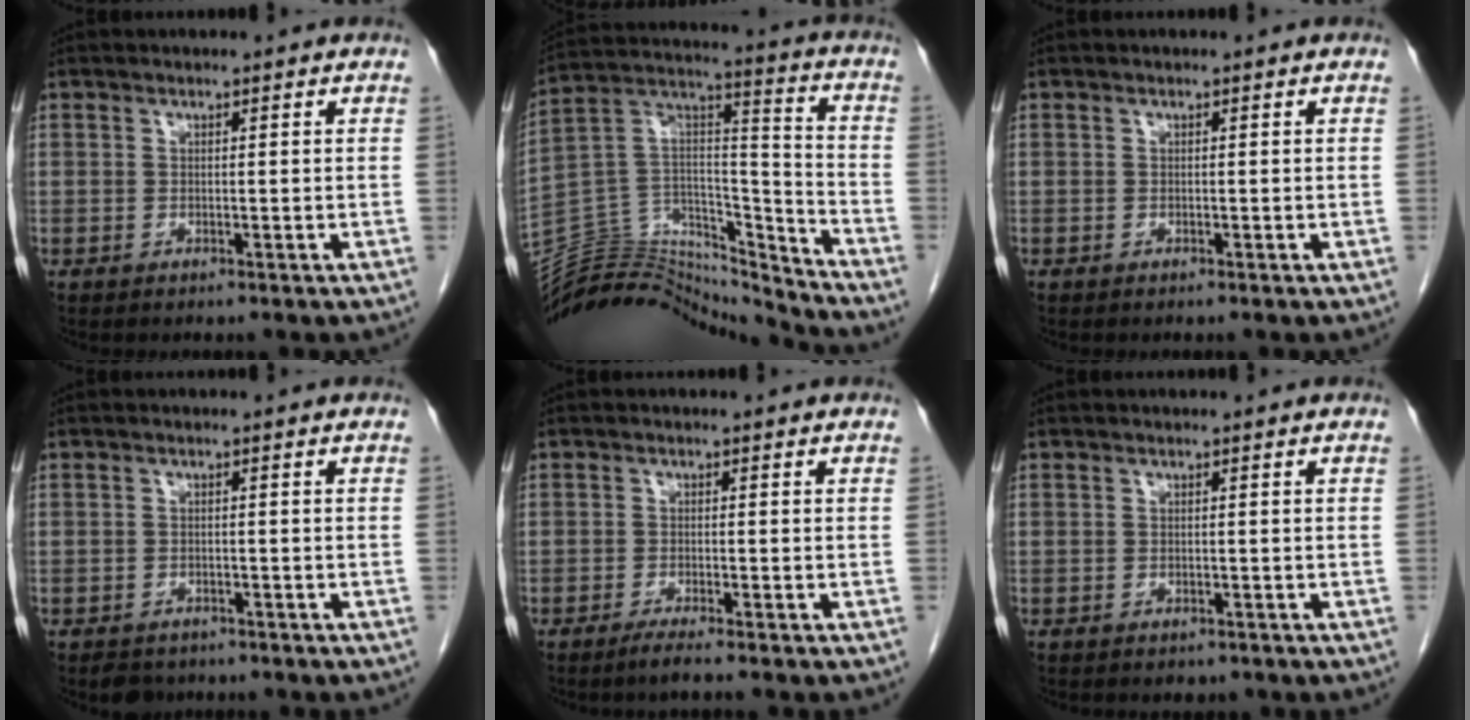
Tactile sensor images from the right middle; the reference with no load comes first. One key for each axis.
{"total": 21.3, "fx": -20.6, "fy": 4.3, "fz": 2.9, "tx": -0.061, "ty": 0.063, "tz": -0.340}
{"total": 0.0}
{"total": 3.1, "fx": -2.4, "fy": 1.8, "fz": 0.7, "tx": -0.015, "ty": 0.000, "tz": -0.033}
{"total": 1.8, "fx": -1.4, "fy": -0.4, "fz": 1.0, "tx": -0.028, "ty": -0.005, "tz": -0.030}
{"total": 1.0, "fx": -0.8, "fy": 0.6, "fz": 0.2, "tx": -0.006, "ty": -0.001, "tz": -0.005}